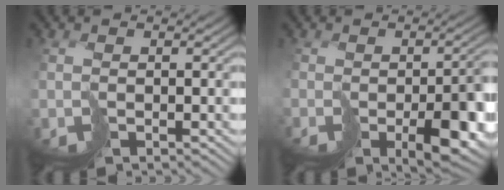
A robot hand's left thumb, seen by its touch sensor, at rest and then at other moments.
{"total": 6.6, "force": [-3.1, 2.8, 5.1], "torque": [-0.064, -0.024, -0.026]}